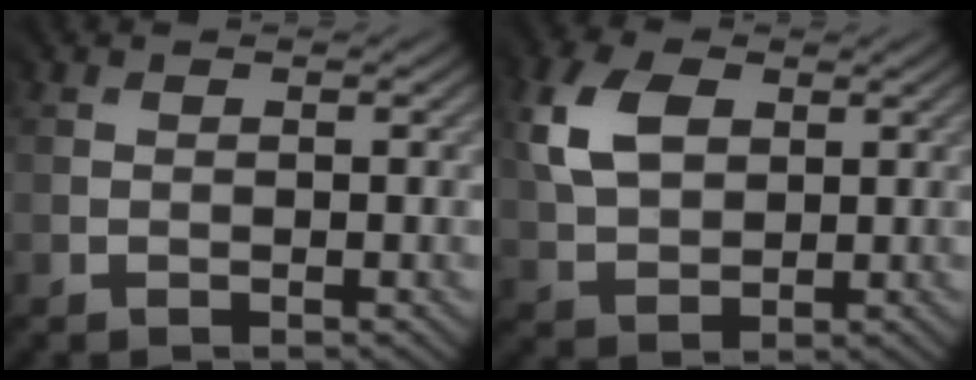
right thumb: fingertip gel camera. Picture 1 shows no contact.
{"total": 6.3, "force": [2.5, 4.3, 3.8], "torque": [-0.113, 0.013, 0.046]}